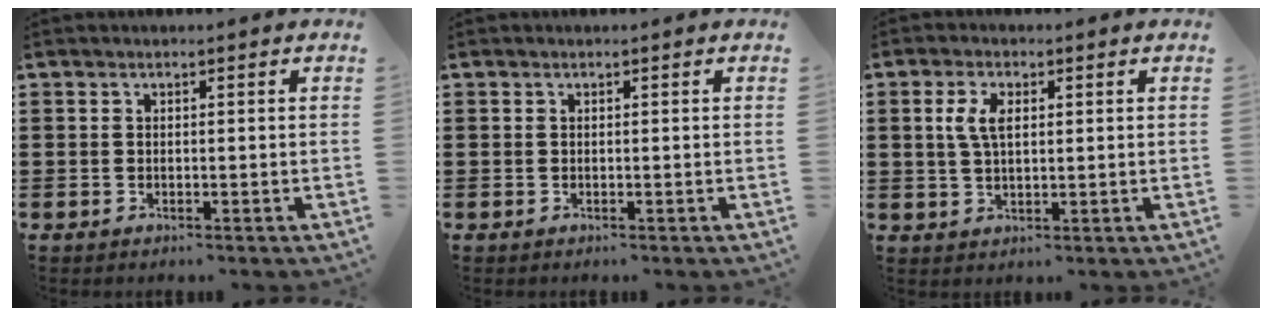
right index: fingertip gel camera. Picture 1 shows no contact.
{"total": 0.0}
{"total": 4.4, "force": [1.1, 2.2, 3.7], "torque": [-0.079, 0.011, 0.017]}